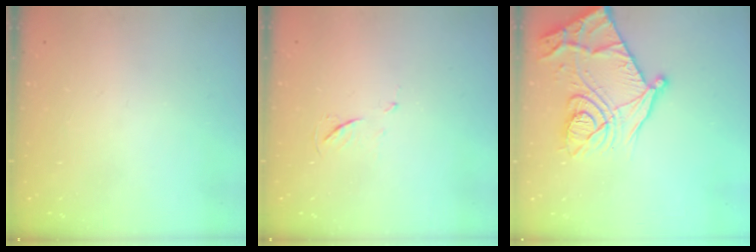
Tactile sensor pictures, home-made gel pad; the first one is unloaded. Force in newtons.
{"total": 4.9, "press": 4.9, "slide": 0.7}
{"total": 22.3, "press": 22.3, "slide": 0.4}